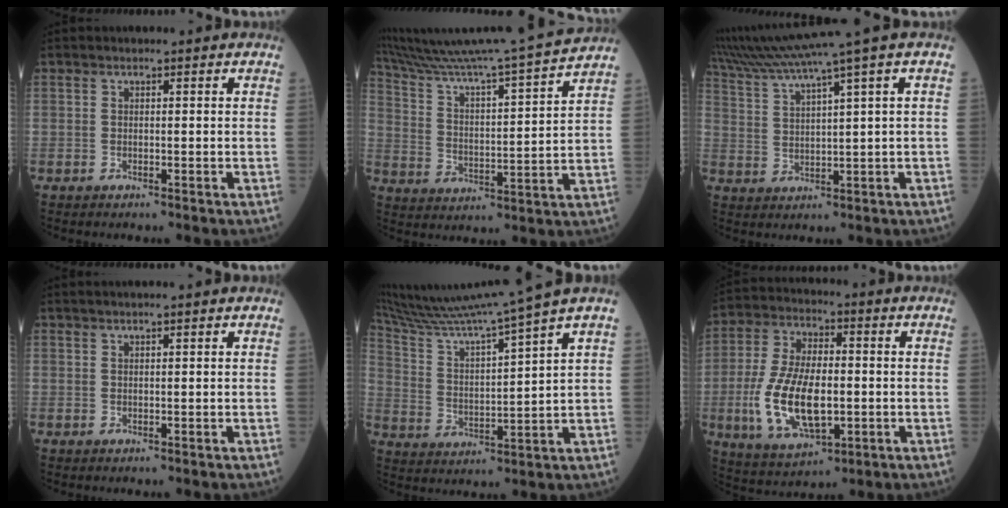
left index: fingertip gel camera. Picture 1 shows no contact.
{"total": 20.4, "force": [18.6, -2.6, 7.9], "torque": [-0.144, -0.038, 0.282]}
{"total": 10.2, "force": [7.8, -2.9, 5.8], "torque": [-0.105, 0.009, 0.141]}
{"total": 2.4, "force": [2.0, -0.7, 1.2], "torque": [-0.010, 0.020, 0.040]}
{"total": 16.0, "force": [14.0, -3.4, 7.0], "torque": [-0.129, -0.030, 0.240]}
{"total": 13.6, "force": [-2.4, 6.1, 11.9], "torque": [-0.250, -0.003, -0.037]}